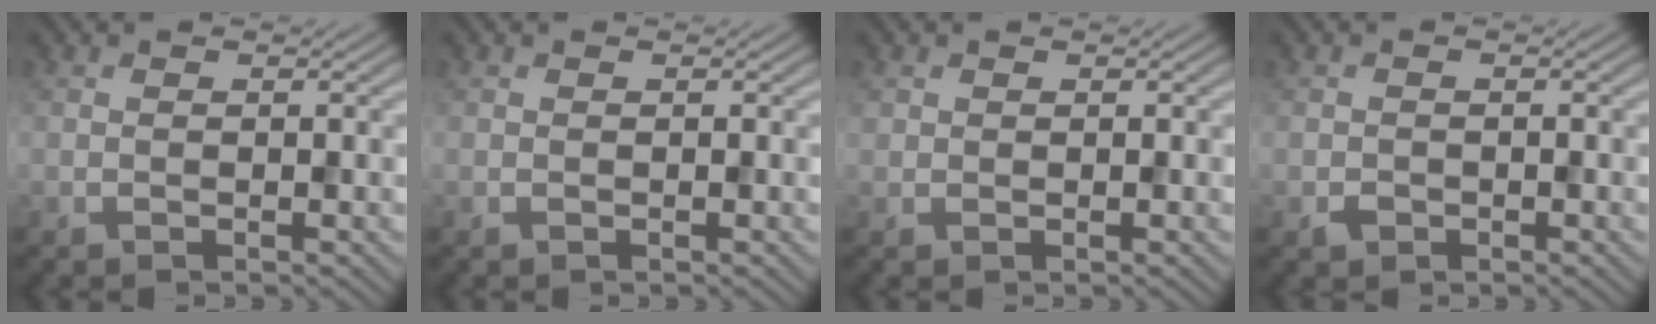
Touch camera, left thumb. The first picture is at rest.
{"total": 0.0}
{"total": 0.7, "force": [0.5, 0.5, 0.0], "torque": [0.000, -0.002, 0.011]}
{"total": 1.1, "force": [-0.6, 0.9, 0.3], "torque": [-0.004, -0.004, -0.013]}